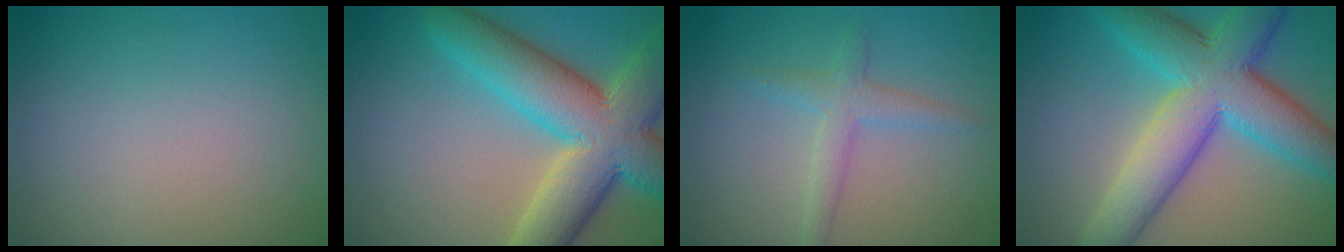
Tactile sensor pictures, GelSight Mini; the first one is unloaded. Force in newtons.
{"total": 10.9, "press": 10.9, "slide": 0.8}
{"total": 2.2, "press": 2.2, "slide": 0.1}
{"total": 10.1, "press": 10.1, "slide": 0.3}